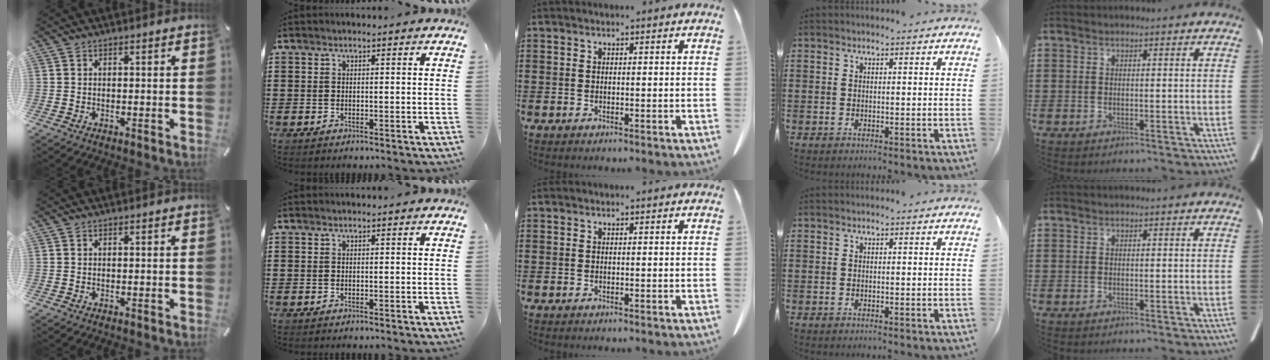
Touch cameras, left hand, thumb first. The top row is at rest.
{}